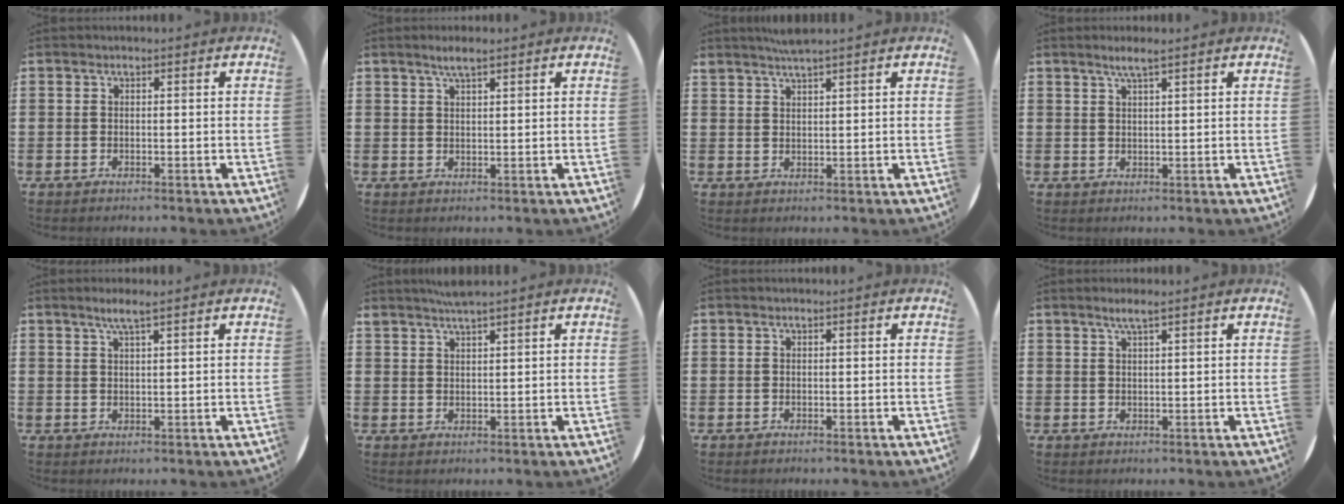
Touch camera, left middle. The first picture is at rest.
{"total": 2.5, "force": [2.0, 0.4, 1.5], "torque": [-0.032, 0.004, 0.035]}
{"total": 2.4, "force": [2.3, -0.2, 0.9], "torque": [-0.019, -0.001, 0.042]}
{"total": 2.4, "force": [1.8, 0.0, 1.6], "torque": [-0.032, 0.002, 0.031]}
{"total": 2.7, "force": [1.9, 0.0, 1.8], "torque": [-0.038, 0.002, 0.034]}
{"total": 2.5, "force": [2.3, -0.2, 0.9], "torque": [-0.021, -0.002, 0.044]}
{"total": 0.0}
{"total": 2.1, "force": [1.5, 0.0, 1.5], "torque": [-0.030, 0.002, 0.027]}